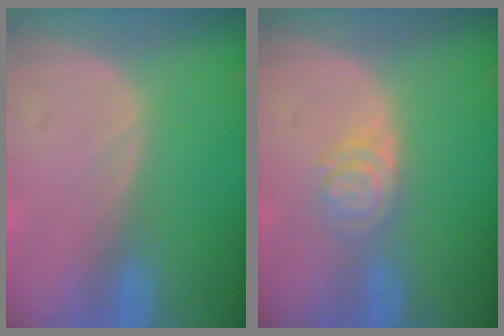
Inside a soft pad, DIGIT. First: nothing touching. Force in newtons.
{"total": 4.0, "press": 3.6, "slide": 1.7}